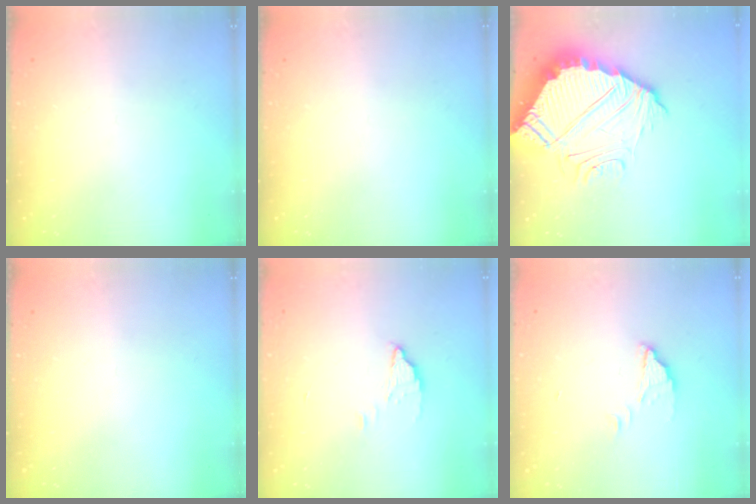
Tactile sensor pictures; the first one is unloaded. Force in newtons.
{"total": 0.0}
{"total": 11.6, "press": 11.6, "slide": 0.7}
{"total": 0.0}
{"total": 2.6, "press": 2.6, "slide": 0.2}
{"total": 1.9, "press": 1.9, "slide": 0.1}